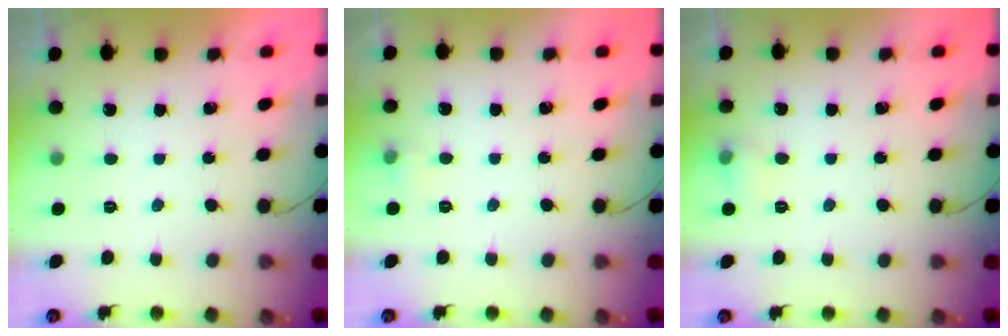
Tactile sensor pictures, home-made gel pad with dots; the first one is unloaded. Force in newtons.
{"total": 3.9, "press": 3.7, "slide": 1.2}
{"total": 5.3, "press": 5.0, "slide": 1.7}